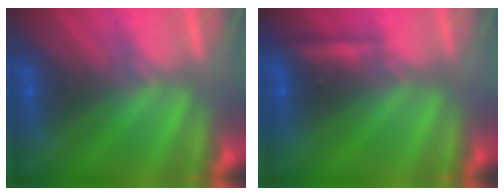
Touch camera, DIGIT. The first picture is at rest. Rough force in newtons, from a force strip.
{"total": 2.3}